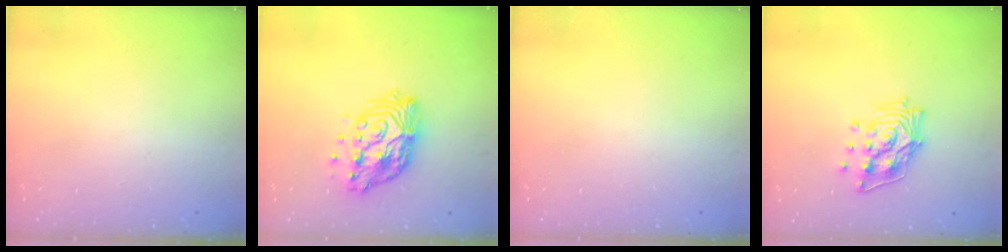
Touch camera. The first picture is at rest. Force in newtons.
{"total": 14.1, "press": 14.1, "slide": 1.1}
{"total": 0.0}
{"total": 13.5, "press": 13.5, "slide": 1.6}